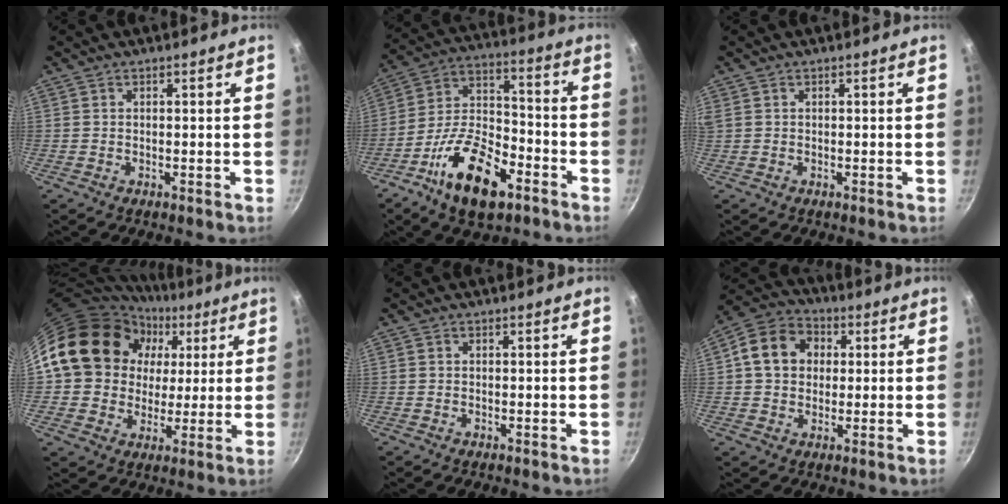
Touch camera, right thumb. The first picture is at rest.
{"total": 17.7, "force": [-9.3, 8.4, 12.4], "torque": [-0.207, 0.055, -0.177]}
{"total": 1.0, "force": [0.6, 0.5, 0.7], "torque": [-0.017, 0.004, 0.012]}
{"total": 19.3, "force": [5.4, 16.2, 8.8], "torque": [-0.132, 0.021, 0.094]}
{"total": 0.0}
{"total": 11.2, "force": [1.9, 9.3, 5.9], "torque": [-0.074, 0.017, 0.015]}